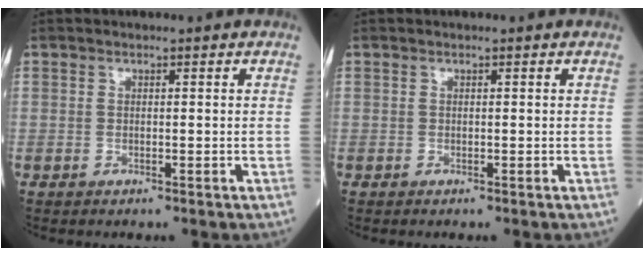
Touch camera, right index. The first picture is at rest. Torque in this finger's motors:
{"motor_torque": [0.00, 0.00, 0.00, 0.00]}